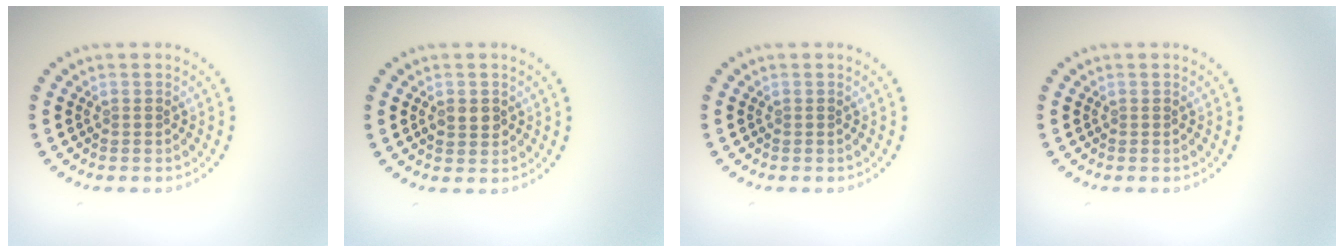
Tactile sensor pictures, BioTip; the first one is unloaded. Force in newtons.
{"total": 1.7, "press": 1.7, "slide": 0.3}
{"total": 0.0}
{"total": 0.0}